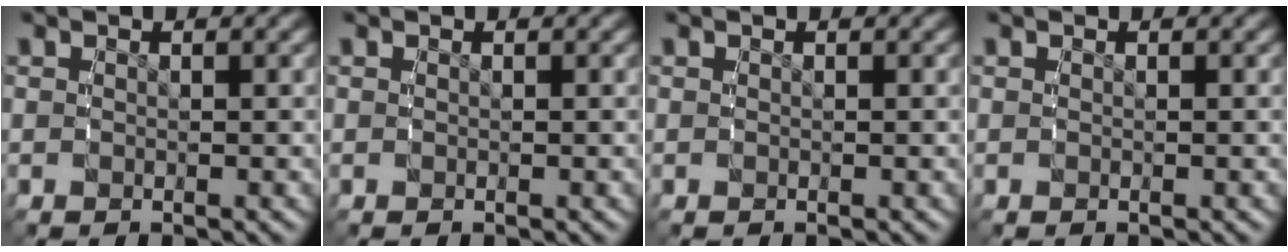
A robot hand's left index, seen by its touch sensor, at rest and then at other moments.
{"total": 0.0}
{"total": 0.0}
{"total": 0.0}